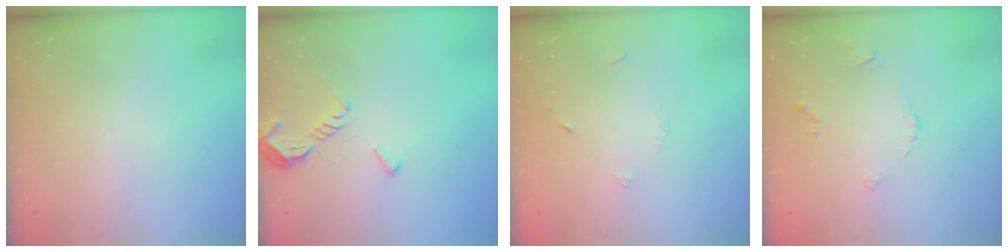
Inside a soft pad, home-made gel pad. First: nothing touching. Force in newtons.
{"total": 7.4, "press": 7.4, "slide": 0.6}
{"total": 2.0, "press": 2.0, "slide": 0.2}
{"total": 2.6, "press": 2.6, "slide": 0.5}